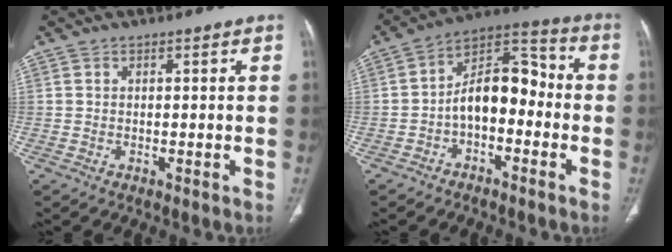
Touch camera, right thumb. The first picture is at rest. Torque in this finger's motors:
{"motor_torque": [1.50, 1.89, 1.25, -0.70, 0.08]}